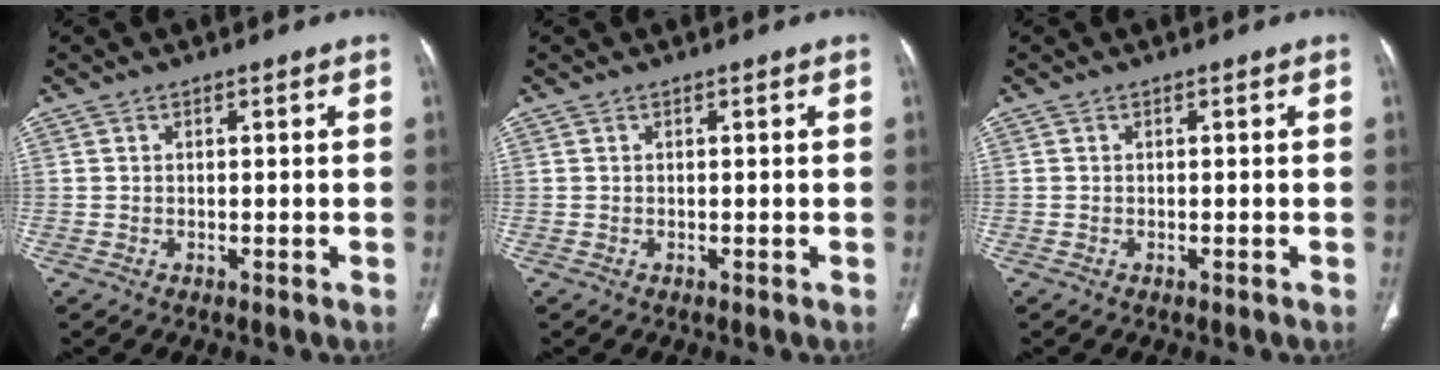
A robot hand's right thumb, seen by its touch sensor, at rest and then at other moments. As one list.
[{"total": 0.0}, {"total": 0.0}]